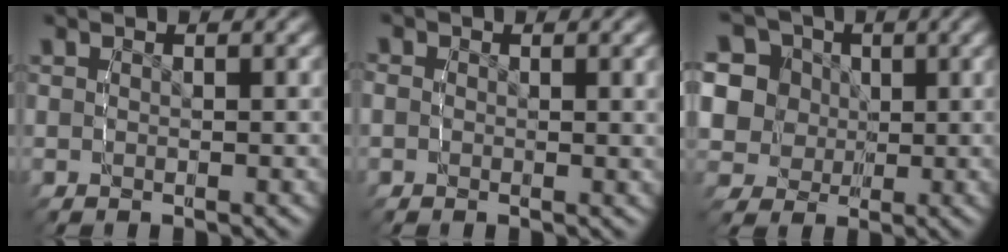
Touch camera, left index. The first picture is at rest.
{"total": 1.2, "force": [0.2, 0.8, 0.9], "torque": [-0.015, 0.000, 0.001]}
{"total": 12.4, "force": [2.5, 10.9, 5.5], "torque": [-0.130, -0.024, 0.040]}